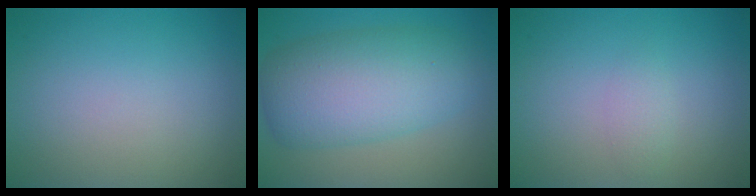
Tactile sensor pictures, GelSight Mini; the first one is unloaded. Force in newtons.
{"total": 8.5, "press": 8.5, "slide": 0.3}
{"total": 1.1, "press": 1.1, "slide": 0.0}